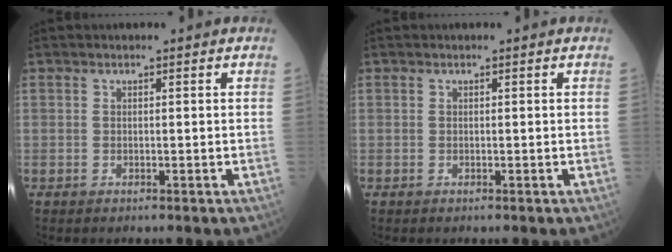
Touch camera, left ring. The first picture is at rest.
{"total": 0.0}